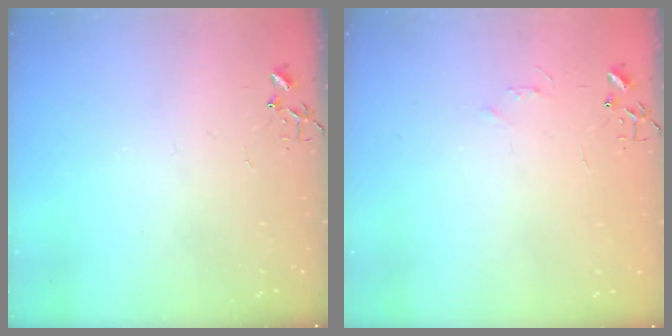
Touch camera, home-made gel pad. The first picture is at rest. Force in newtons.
{"total": 3.5, "press": 3.4, "slide": 0.4}